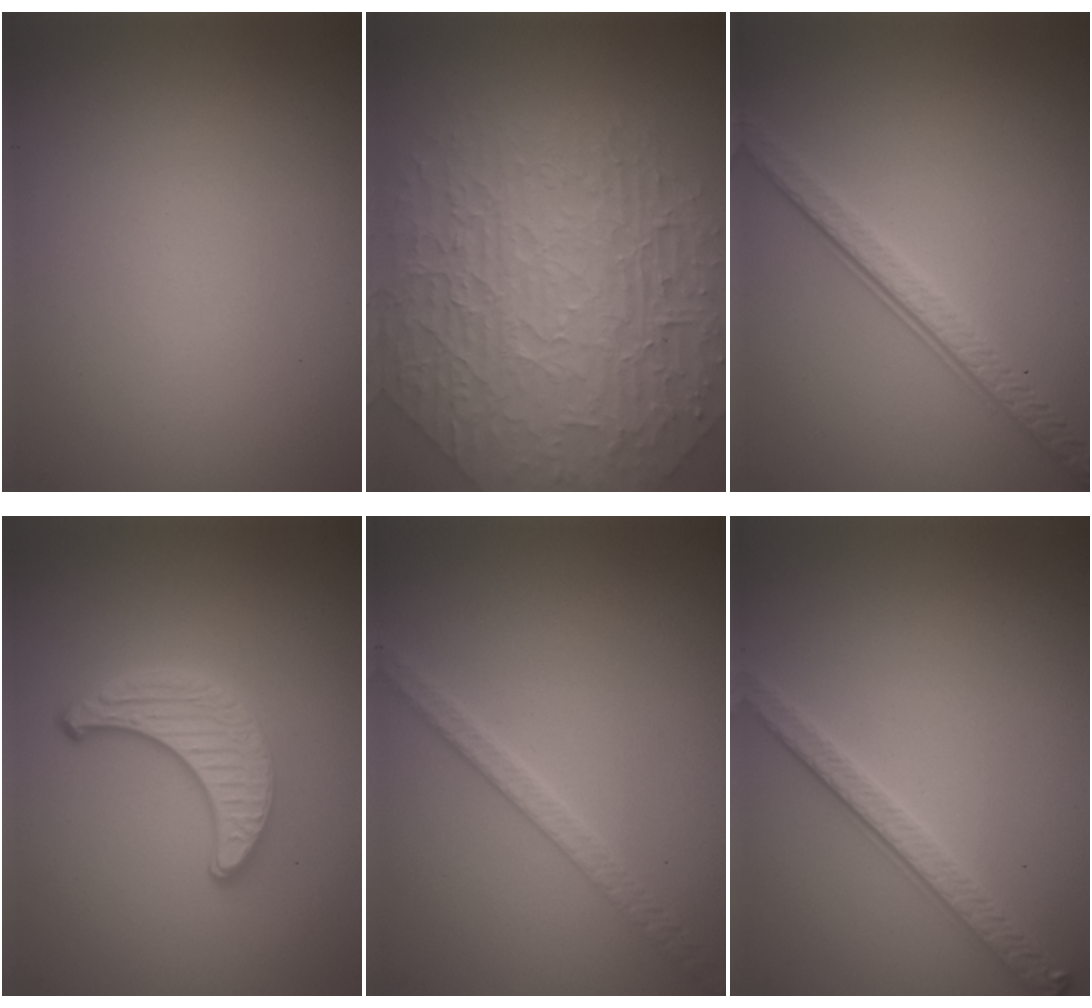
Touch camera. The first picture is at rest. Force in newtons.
{"total": 8.8, "press": 6.6, "slide": 5.8}
{"total": 3.8, "press": 2.7, "slide": 2.7}
{"total": 3.7, "press": 3.2, "slide": 1.8}
{"total": 2.1, "press": 2.0, "slide": 0.6}
{"total": 2.8, "press": 2.5, "slide": 1.2}